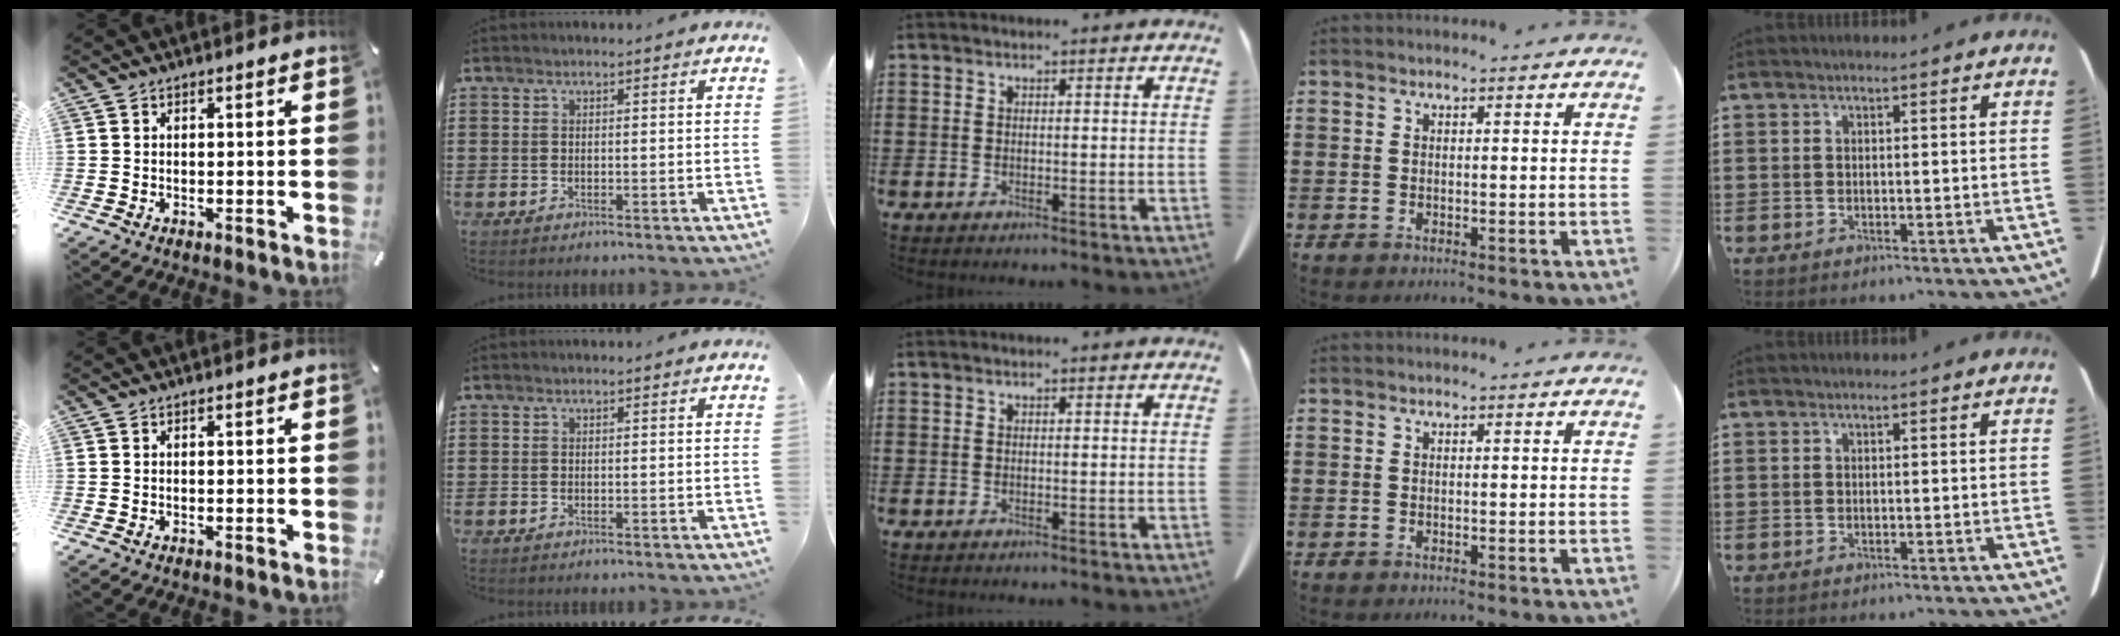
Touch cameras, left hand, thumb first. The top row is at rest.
{}